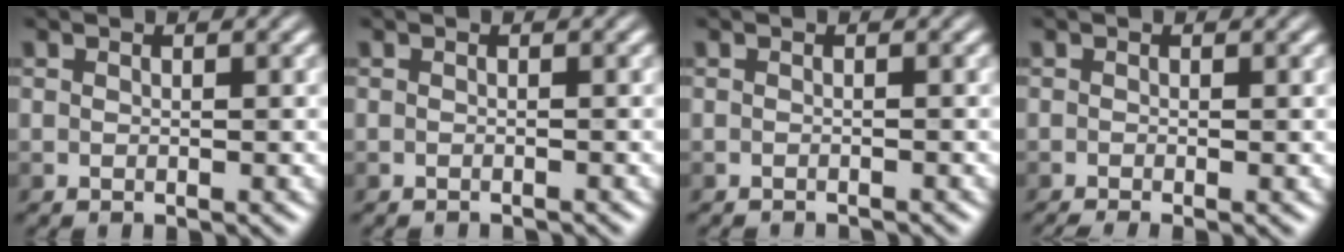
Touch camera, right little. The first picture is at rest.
{"total": 1.2, "force": [-1.2, 0.2, 0.4], "torque": [0.007, -0.003, -0.021]}
{"total": 1.7, "force": [-1.6, 0.3, 0.5], "torque": [0.006, 0.000, -0.027]}
{"total": 1.7, "force": [-1.0, 0.5, 1.3], "torque": [-0.014, -0.010, -0.021]}